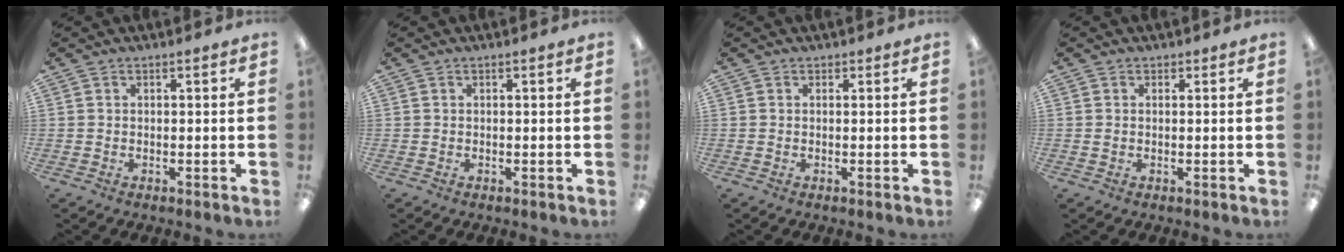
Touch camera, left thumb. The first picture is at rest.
{"total": 0.0}
{"total": 0.0}
{"total": 0.8, "force": [0.3, 0.7, 0.3], "torque": [-0.007, 0.003, 0.004]}